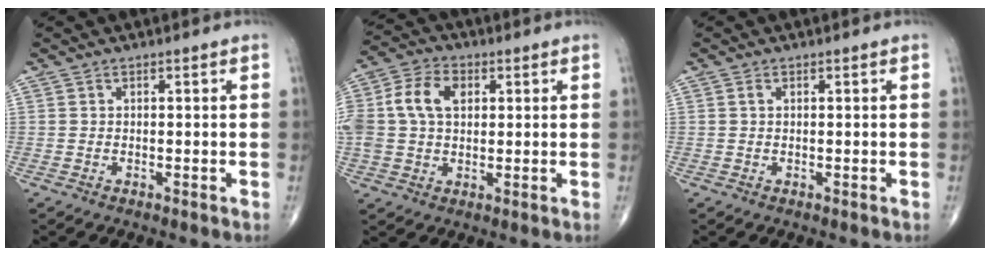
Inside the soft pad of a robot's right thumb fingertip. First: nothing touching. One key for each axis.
{"total": 11.8, "fx": 2.3, "fy": 8.2, "fz": 8.2, "tx": -0.175, "ty": 0.016, "tz": 0.040}
{"total": 0.5, "fx": 0.1, "fy": 0.2, "fz": 0.5, "tx": -0.012, "ty": 0.001, "tz": 0.001}